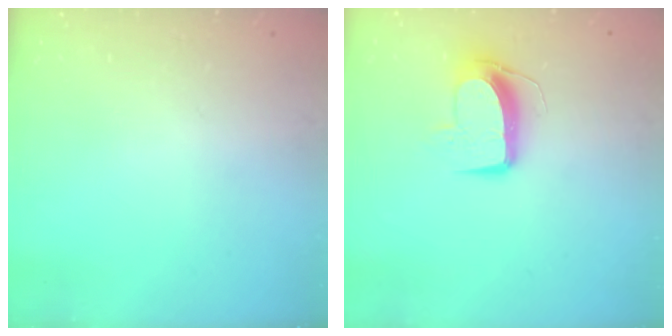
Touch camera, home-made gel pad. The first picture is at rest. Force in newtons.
{"total": 9.8, "press": 9.8, "slide": 1.0}